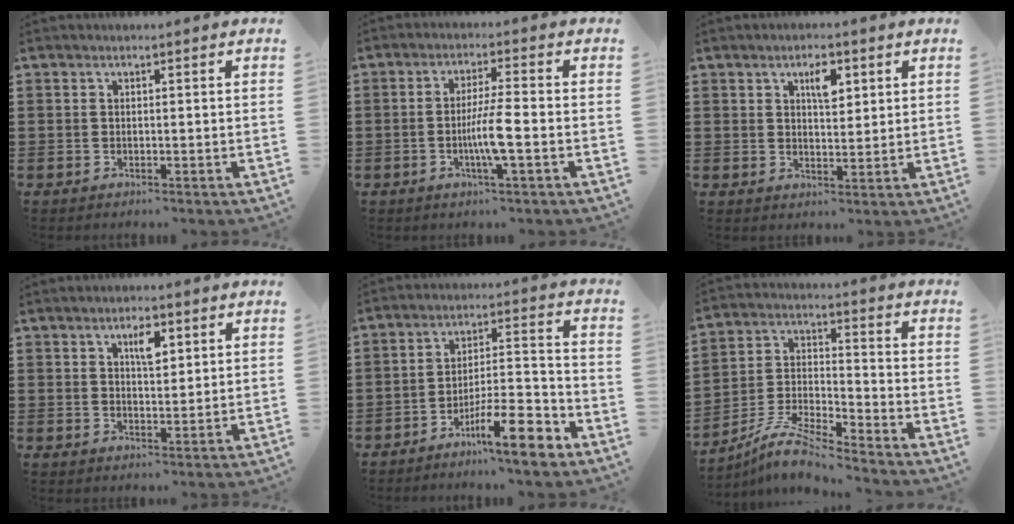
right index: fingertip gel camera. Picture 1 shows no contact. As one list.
[{"total": 5.8, "force": [-1.6, 0.2, 5.6], "torque": [-0.109, -0.010, -0.034]}, {"total": 4.1, "force": [1.9, 1.8, 3.1], "torque": [-0.045, -0.001, 0.027]}, {"total": 4.0, "force": [1.9, 1.6, 3.1], "torque": [-0.051, 0.001, 0.028]}, {"total": 11.0, "force": [-8.0, 2.1, 7.3], "torque": [-0.115, 0.023, -0.143]}, {"total": 8.1, "force": [-7.6, 0.3, 2.7], "torque": [-0.069, 0.001, -0.154]}]